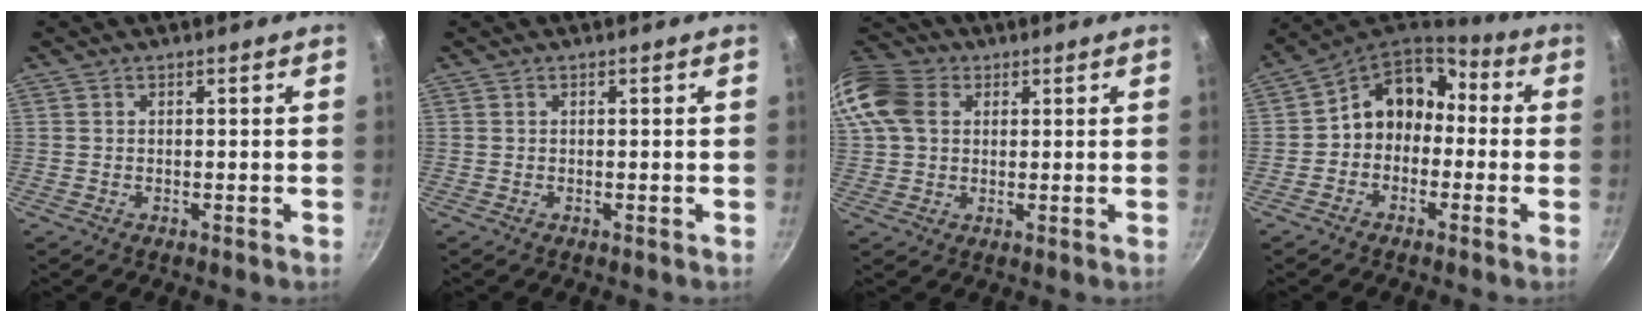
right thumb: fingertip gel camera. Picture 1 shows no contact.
{"total": 0.0}
{"total": 18.2, "force": [5.4, 14.0, 10.2], "torque": [-0.246, 0.035, 0.091]}
{"total": 11.4, "force": [-0.8, 9.5, 6.2], "torque": [-0.065, 0.058, -0.035]}